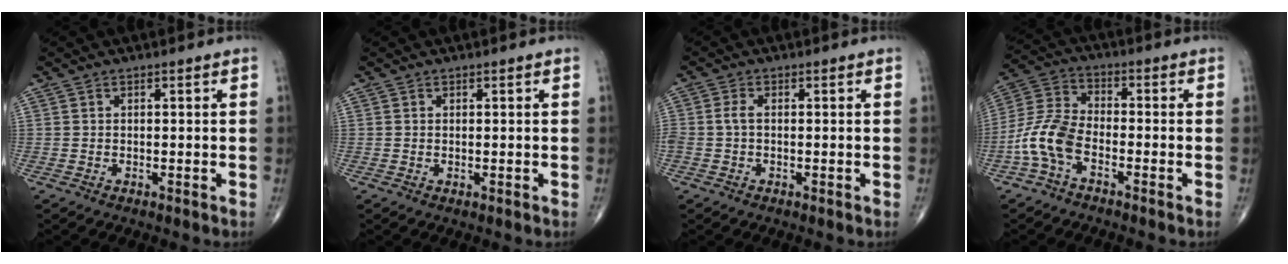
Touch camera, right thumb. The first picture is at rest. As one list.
[{"total": 0.0}, {"total": 2.1, "force": [-0.2, 1.1, 1.7], "torque": [-0.044, 0.002, -0.007]}, {"total": 9.0, "force": [-3.8, 4.7, 6.7], "torque": [-0.149, 0.030, -0.086]}]